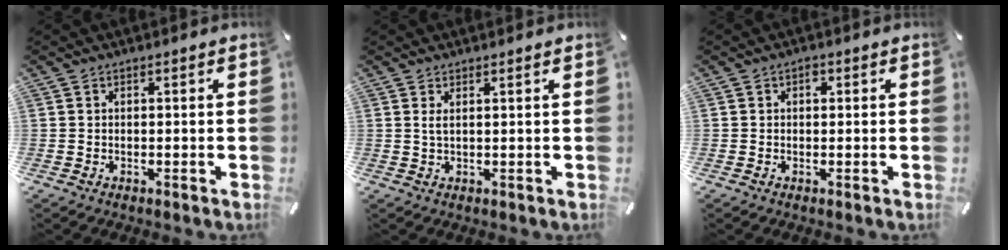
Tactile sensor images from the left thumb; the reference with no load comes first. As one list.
[{"total": 1.9, "force": [0.9, 0.1, 1.7], "torque": [-0.036, -0.001, 0.015]}, {"total": 1.2, "force": [0.2, 1.0, 0.7], "torque": [-0.006, 0.004, 0.000]}]